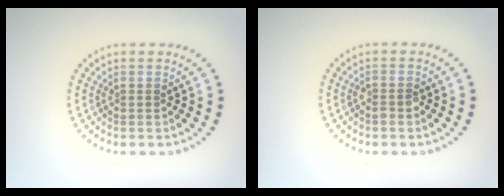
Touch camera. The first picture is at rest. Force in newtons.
{"total": 1.0, "press": 1.0, "slide": 0.3}